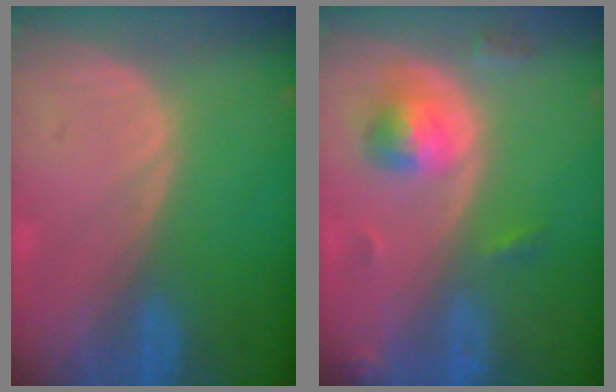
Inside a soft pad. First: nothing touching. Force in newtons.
{"total": 5.1, "press": 5.0, "slide": 1.0}